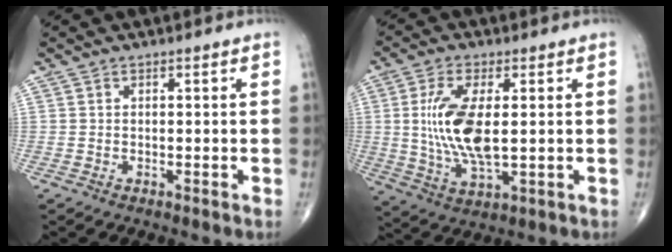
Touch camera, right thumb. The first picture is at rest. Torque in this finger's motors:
{"motor_torque": [0.46, 1.47, 1.54, 0.28, 0.48]}